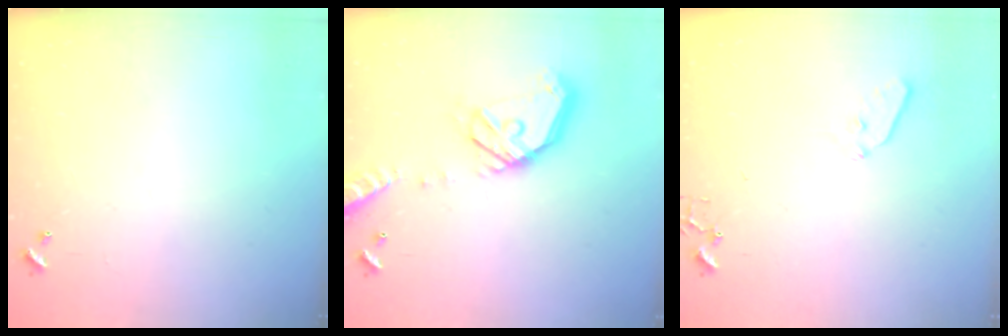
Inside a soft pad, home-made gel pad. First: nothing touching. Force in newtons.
{"total": 19.5, "press": 19.2, "slide": 3.4}
{"total": 5.0, "press": 5.0, "slide": 0.6}